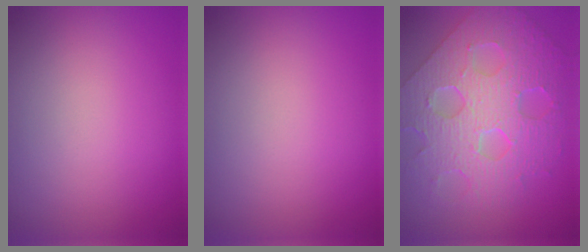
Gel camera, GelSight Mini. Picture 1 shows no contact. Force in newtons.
{"total": 0.0}
{"total": 8.7, "press": 6.4, "slide": 5.9}